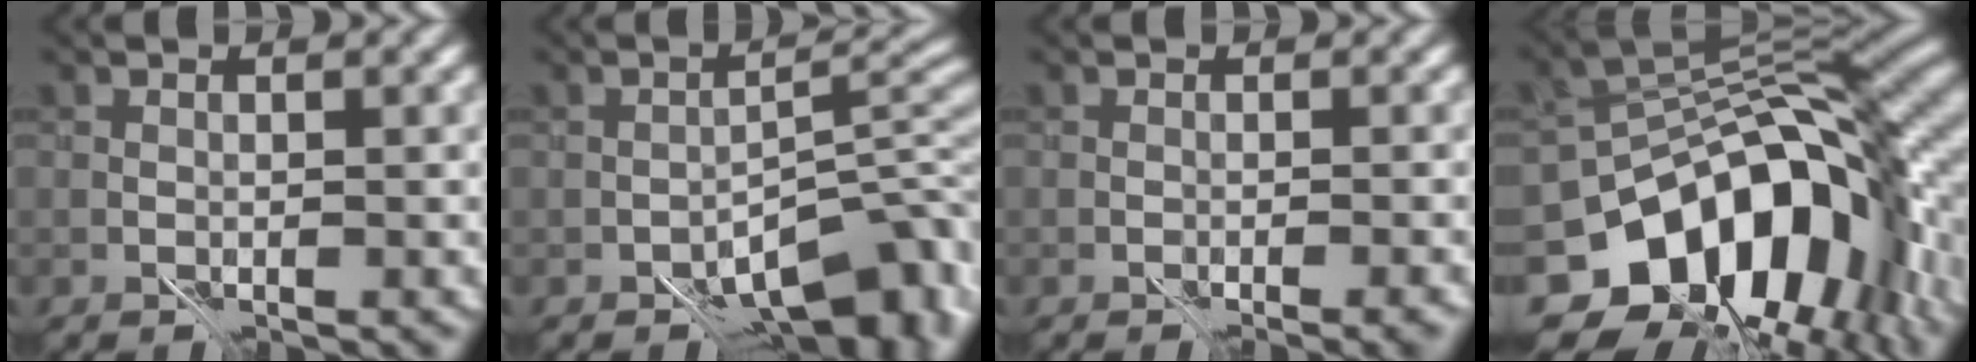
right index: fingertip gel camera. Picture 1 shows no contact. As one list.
[{"total": 9.0, "force": [-5.4, 4.0, 6.0], "torque": [-0.058, 0.002, -0.091]}, {"total": 1.9, "force": [-1.4, 0.4, 1.3], "torque": [-0.015, -0.005, -0.019]}, {"total": 14.6, "force": [-6.6, 8.9, 9.4], "torque": [-0.144, -0.011, -0.110]}]